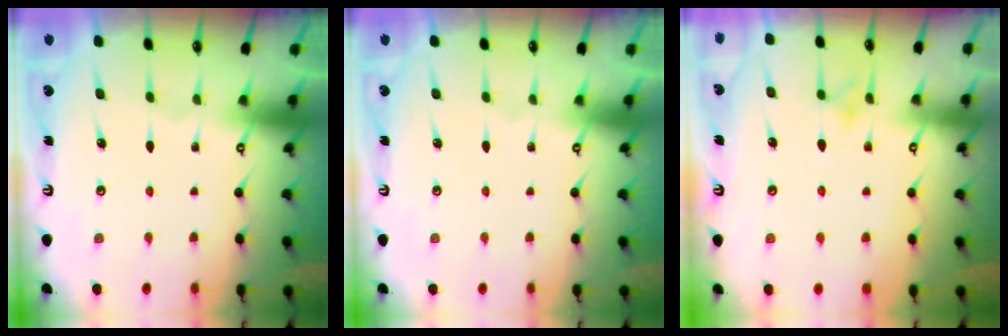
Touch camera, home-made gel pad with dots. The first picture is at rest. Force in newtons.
{"total": 0.0}
{"total": 8.7, "press": 8.6, "slide": 0.9}